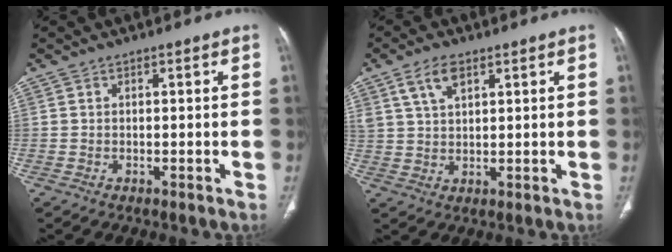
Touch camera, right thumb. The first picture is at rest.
{"total": 5.8, "force": [3.1, 2.9, 3.8], "torque": [-0.070, -0.007, 0.066]}